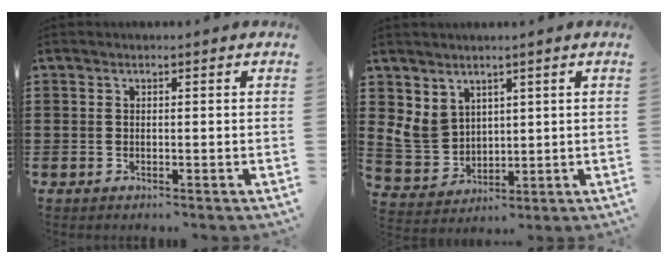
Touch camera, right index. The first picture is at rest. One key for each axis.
{"total": 5.8, "fx": 2.8, "fy": 4.6, "fz": 2.1, "tx": -0.082, "ty": -0.001, "tz": 0.050}